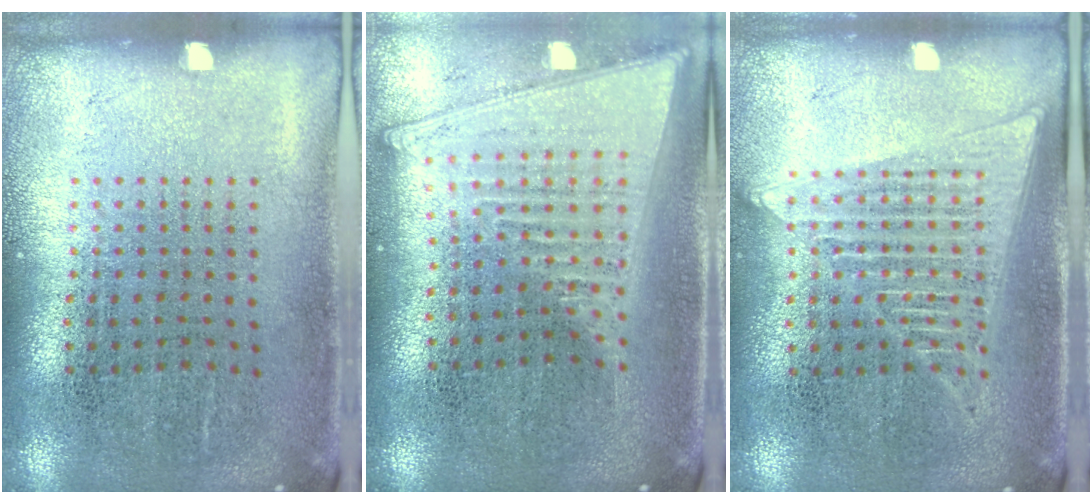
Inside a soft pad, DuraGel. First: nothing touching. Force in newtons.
{"total": 2.0, "press": 1.7, "slide": 1.0}
{"total": 1.6, "press": 1.5, "slide": 0.6}